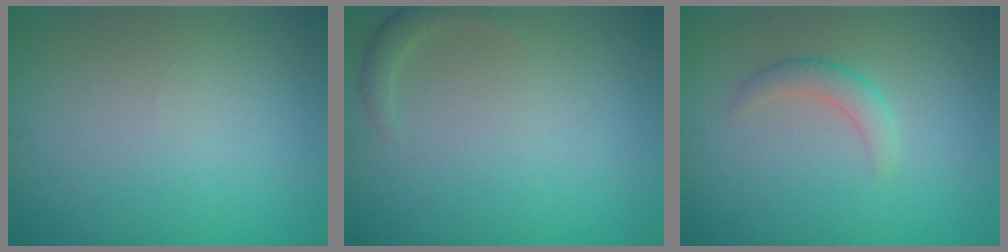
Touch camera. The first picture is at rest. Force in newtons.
{"total": 1.2, "press": 1.2, "slide": 0.1}
{"total": 1.9, "press": 1.9, "slide": 0.1}